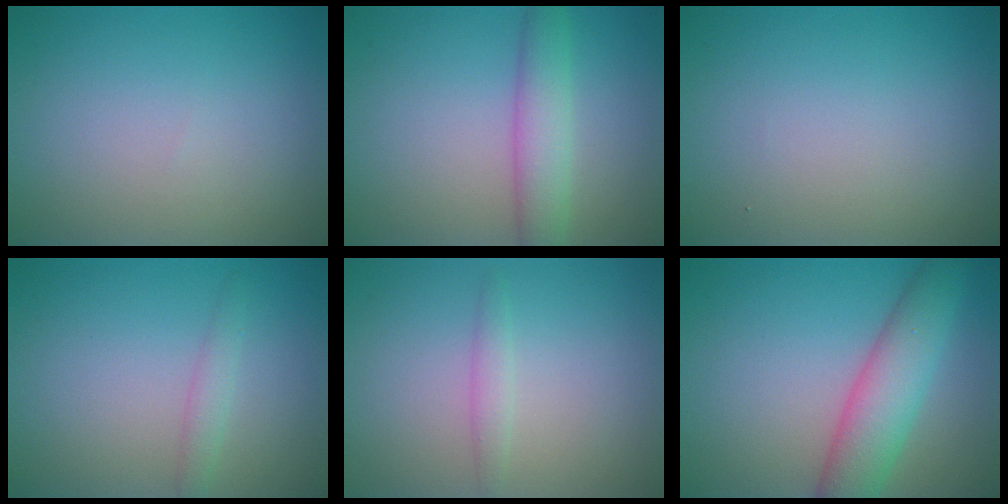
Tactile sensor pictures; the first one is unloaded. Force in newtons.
{"total": 3.5, "press": 3.5, "slide": 0.1}
{"total": 0.0}
{"total": 1.4, "press": 1.4, "slide": 0.0}
{"total": 1.2, "press": 1.2, "slide": 0.1}
{"total": 5.7, "press": 5.7, "slide": 0.2}